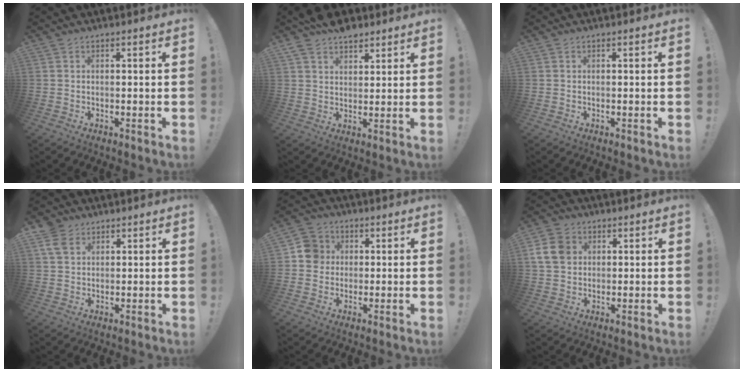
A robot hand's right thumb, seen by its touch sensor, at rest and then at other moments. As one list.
[{"total": 7.9, "force": [6.3, 4.0, 2.6], "torque": [-0.045, -0.035, 0.118]}, {"total": 0.0}, {"total": 6.0, "force": [3.4, 4.0, 2.9], "torque": [-0.049, -0.011, 0.068]}, {"total": 7.7, "force": [0.8, 7.3, 2.2], "torque": [-0.023, 0.008, 0.020]}, {"total": 9.7, "force": [2.6, 7.8, 5.1], "torque": [-0.102, -0.002, 0.053]}]